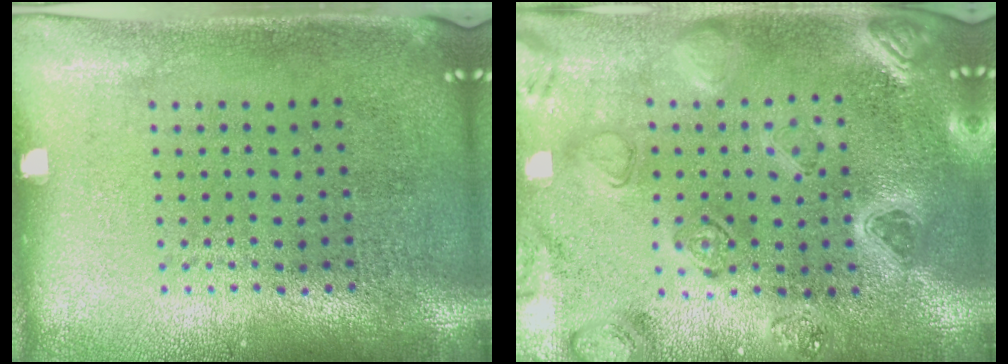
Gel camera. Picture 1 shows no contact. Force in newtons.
{"total": 2.2, "press": 2.2, "slide": 0.3}